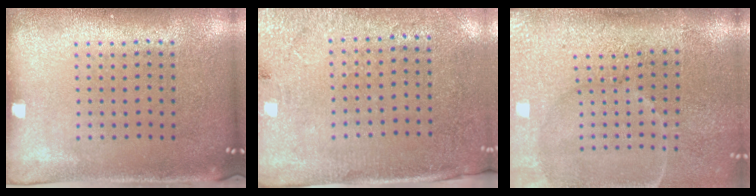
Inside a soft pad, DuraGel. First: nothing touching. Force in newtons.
{"total": 2.7, "press": 2.3, "slide": 1.5}
{"total": 4.6, "press": 3.8, "slide": 2.5}